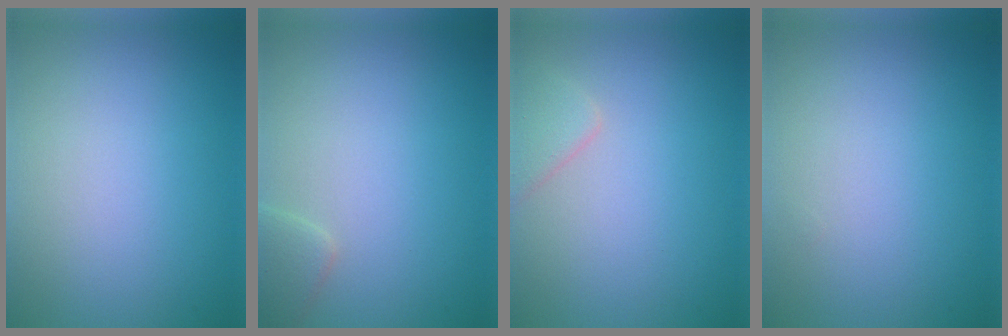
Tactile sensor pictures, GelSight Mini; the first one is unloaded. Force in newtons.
{"total": 1.7, "press": 1.7, "slide": 0.1}
{"total": 1.9, "press": 1.9, "slide": 0.2}
{"total": 0.0}